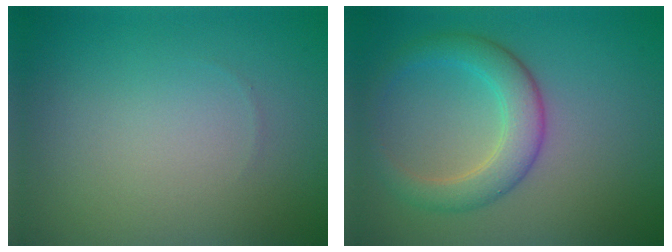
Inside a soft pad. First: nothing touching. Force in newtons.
{"total": 4.3, "press": 4.3, "slide": 0.1}